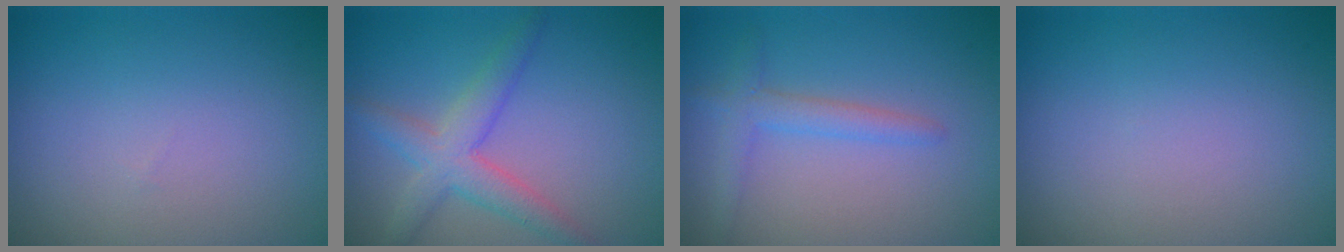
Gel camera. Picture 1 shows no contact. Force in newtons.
{"total": 3.8, "press": 3.8, "slide": 0.1}
{"total": 2.1, "press": 2.1, "slide": 0.1}
{"total": 0.0}